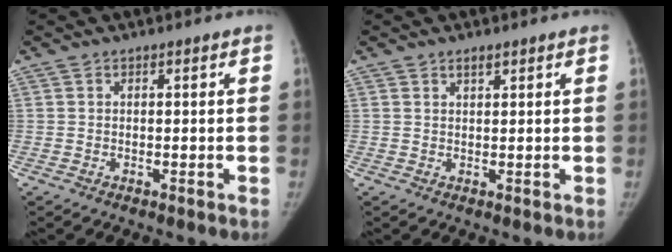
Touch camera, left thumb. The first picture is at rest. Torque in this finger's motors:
{"motor_torque": [0.05, 0.01, 0.03, -0.20, 0.04]}